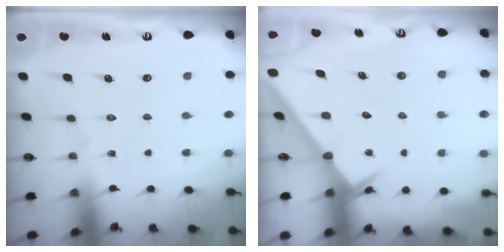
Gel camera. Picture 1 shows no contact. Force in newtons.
{"total": 2.2, "press": 2.2, "slide": 0.2}